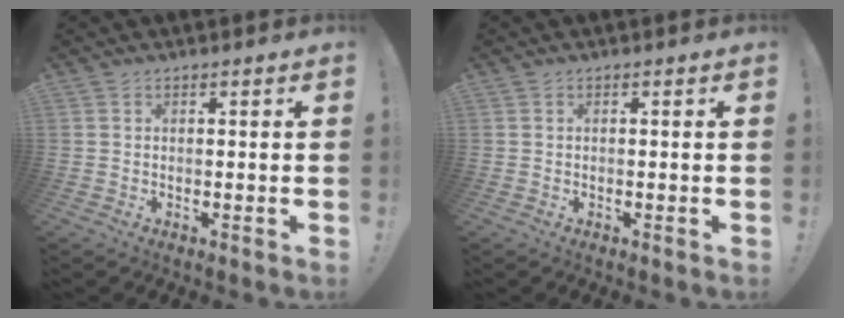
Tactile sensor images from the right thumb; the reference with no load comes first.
{"total": 0.0}